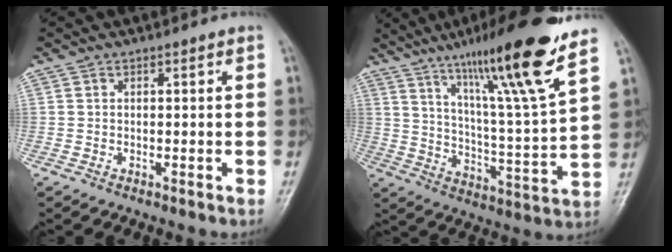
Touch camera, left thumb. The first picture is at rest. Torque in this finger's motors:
{"motor_torque": [0.95, -0.14, 1.43, -1.34, 0.31]}